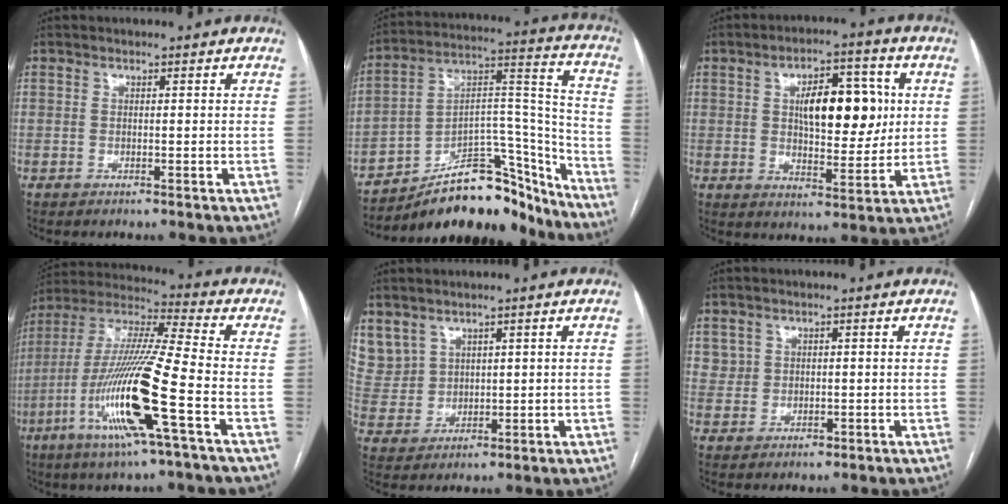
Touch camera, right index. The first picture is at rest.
{"total": 24.4, "force": [-19.4, 9.0, 11.6], "torque": [-0.168, 0.050, -0.301]}
{"total": 11.8, "force": [2.4, 4.9, 10.5], "torque": [-0.158, 0.016, 0.042]}
{"total": 18.1, "force": [-6.6, -0.1, 16.9], "torque": [-0.349, -0.019, -0.130]}
{"total": 9.0, "force": [5.4, 7.0, 1.8], "torque": [-0.068, 0.025, 0.140]}
{"total": 2.6, "force": [1.0, 2.4, 0.0], "torque": [0.014, 0.002, 0.018]}